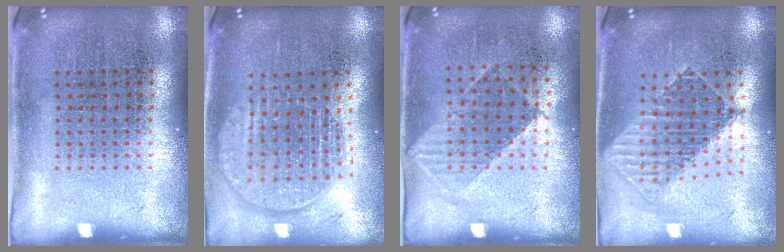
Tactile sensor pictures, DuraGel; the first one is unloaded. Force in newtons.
{"total": 1.9, "press": 1.6, "slide": 1.0}
{"total": 1.0, "press": 0.9, "slide": 0.6}
{"total": 1.7, "press": 1.5, "slide": 0.9}